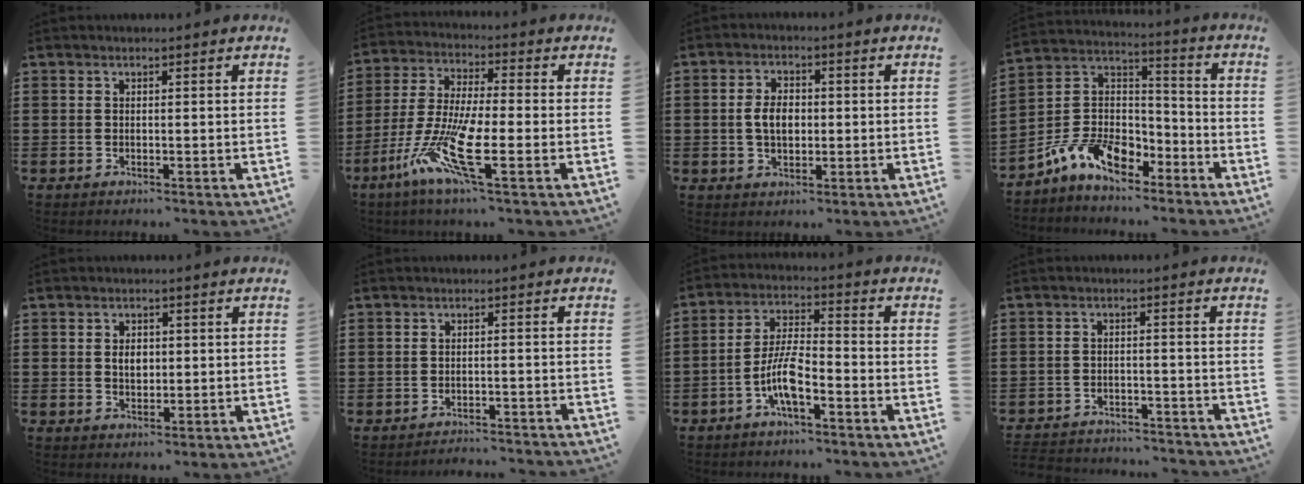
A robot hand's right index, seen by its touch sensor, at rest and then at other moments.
{"total": 12.4, "force": [-5.1, 3.1, 10.9], "torque": [-0.247, -0.011, -0.099]}
{"total": 4.4, "force": [-0.1, 2.7, 3.5], "torque": [-0.070, 0.003, -0.009]}
{"total": 9.5, "force": [-6.6, 5.2, 4.4], "torque": [-0.113, 0.017, -0.130]}
{"total": 2.7, "force": [0.2, 1.8, 2.0], "torque": [-0.035, 0.004, 0.001]}
{"total": 2.5, "force": [-2.5, -0.2, -0.1], "torque": [-0.005, -0.001, -0.053]}
{"total": 7.4, "force": [-3.6, 2.0, 6.1], "torque": [-0.143, -0.008, -0.072]}
{"total": 3.3, "force": [-3.3, 0.4, 0.0], "torque": [-0.007, 0.003, -0.070]}